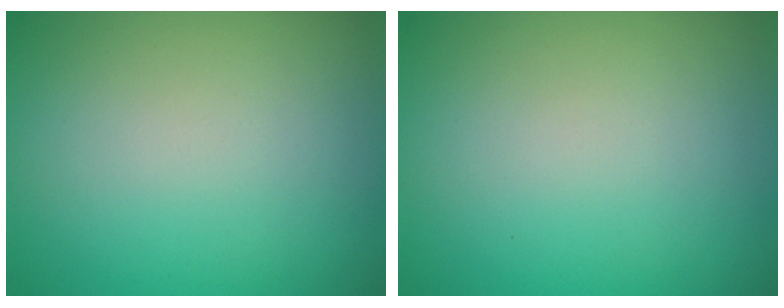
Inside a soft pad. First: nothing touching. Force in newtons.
{"total": 0.0}